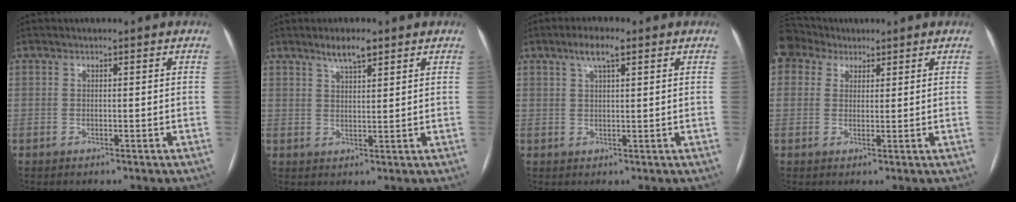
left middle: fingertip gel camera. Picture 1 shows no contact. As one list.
[{"total": 3.9, "force": [2.8, 0.7, 2.5], "torque": [-0.046, 0.005, 0.050]}, {"total": 4.0, "force": [2.4, 0.8, 3.2], "torque": [-0.063, 0.011, 0.043]}, {"total": 4.3, "force": [3.5, 2.6, 0.3], "torque": [-0.018, 0.024, 0.072]}]